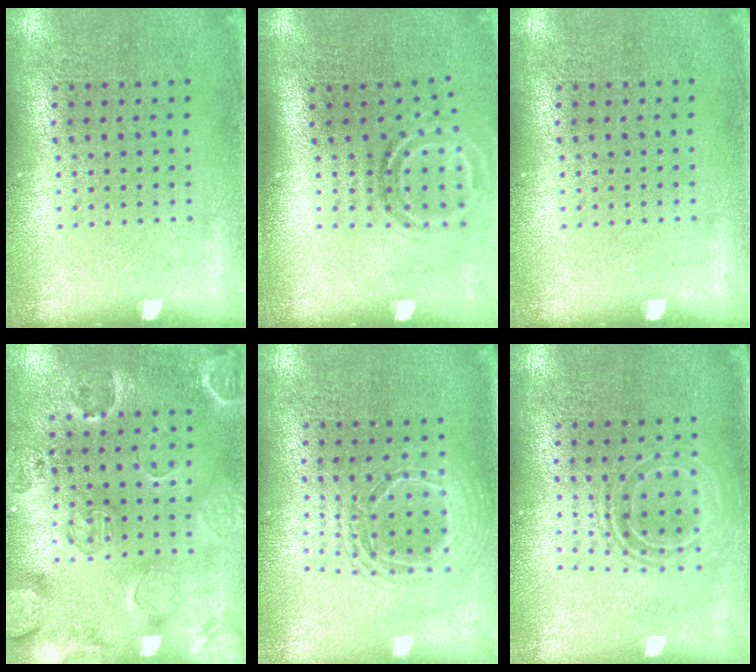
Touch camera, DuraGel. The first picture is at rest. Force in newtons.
{"total": 1.9, "press": 1.2, "slide": 1.5}
{"total": 0.0}
{"total": 2.5, "press": 2.1, "slide": 1.3}
{"total": 1.6, "press": 1.3, "slide": 0.8}
{"total": 1.7, "press": 1.3, "slide": 1.1}